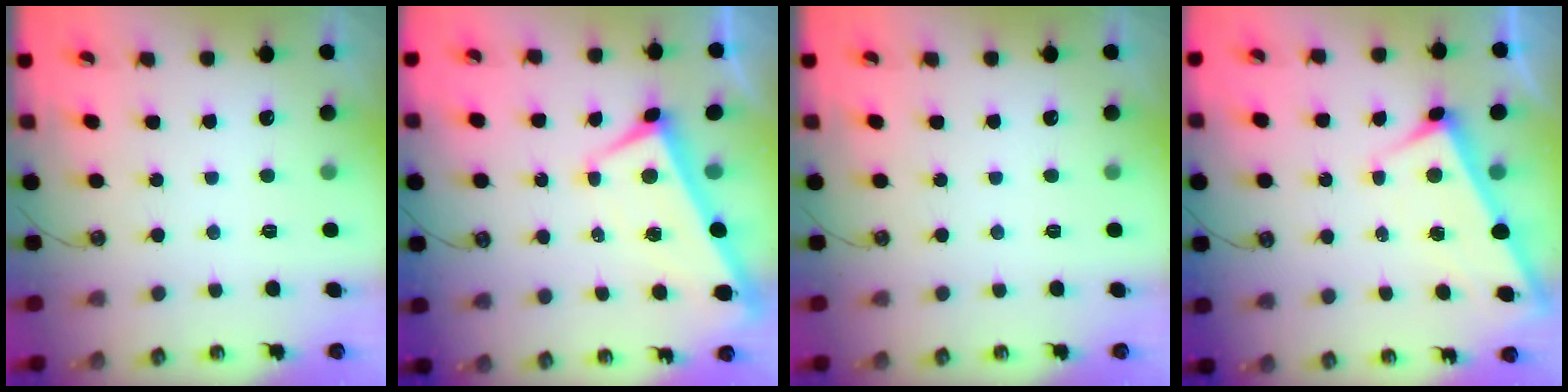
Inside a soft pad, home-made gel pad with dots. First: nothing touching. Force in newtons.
{"total": 2.3, "press": 2.2, "slide": 0.5}
{"total": 0.0}
{"total": 4.6, "press": 4.6, "slide": 0.1}